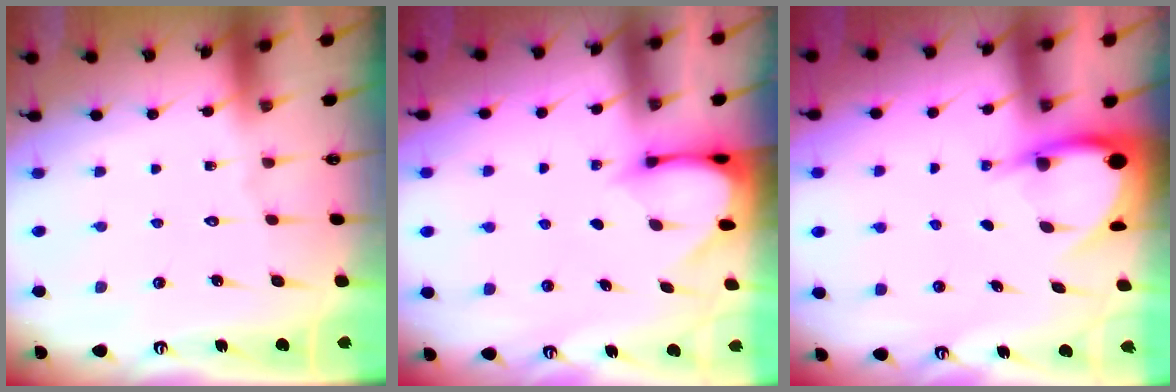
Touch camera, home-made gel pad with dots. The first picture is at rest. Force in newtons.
{"total": 2.9, "press": 2.9, "slide": 0.3}
{"total": 4.6, "press": 4.5, "slide": 0.4}